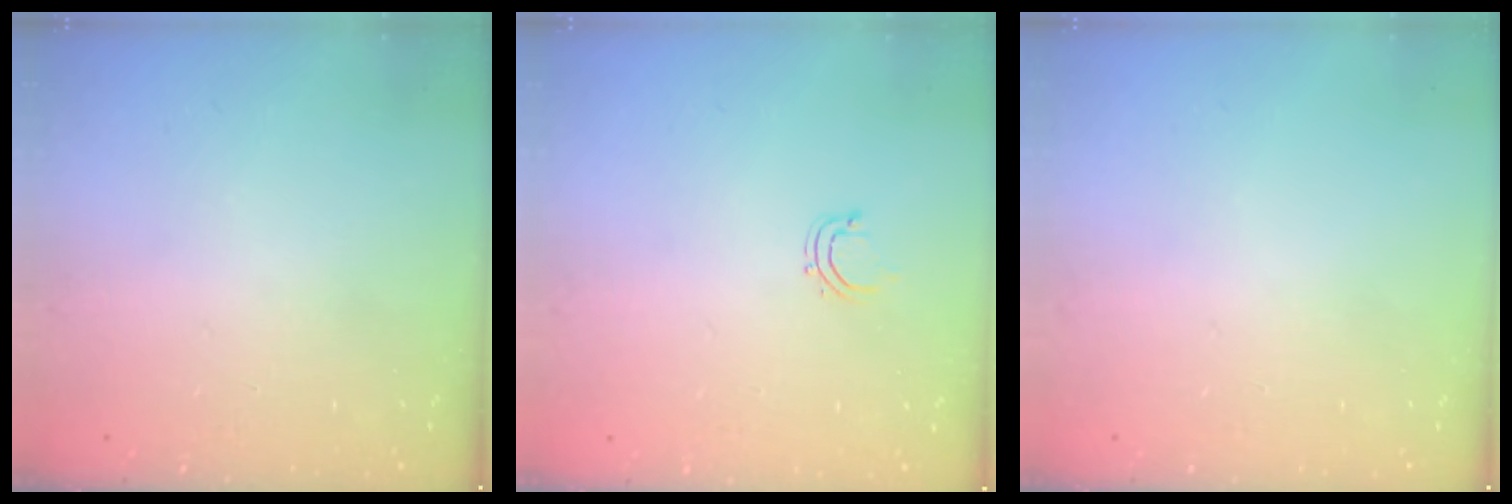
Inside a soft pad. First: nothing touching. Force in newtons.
{"total": 2.8, "press": 2.8, "slide": 0.5}
{"total": 0.0}